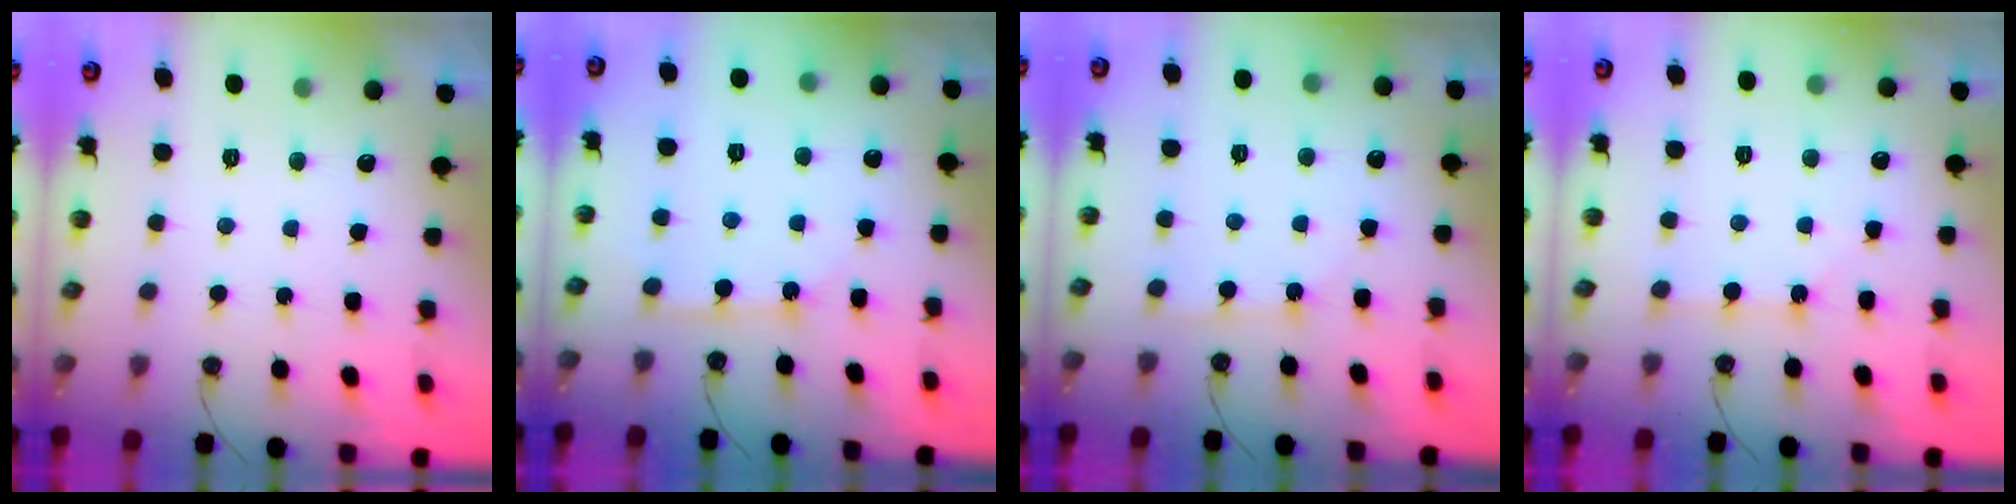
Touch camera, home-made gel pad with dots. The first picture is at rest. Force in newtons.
{"total": 3.8, "press": 3.8, "slide": 0.5}
{"total": 2.8, "press": 2.8, "slide": 0.3}
{"total": 0.7, "press": 0.7, "slide": 0.1}